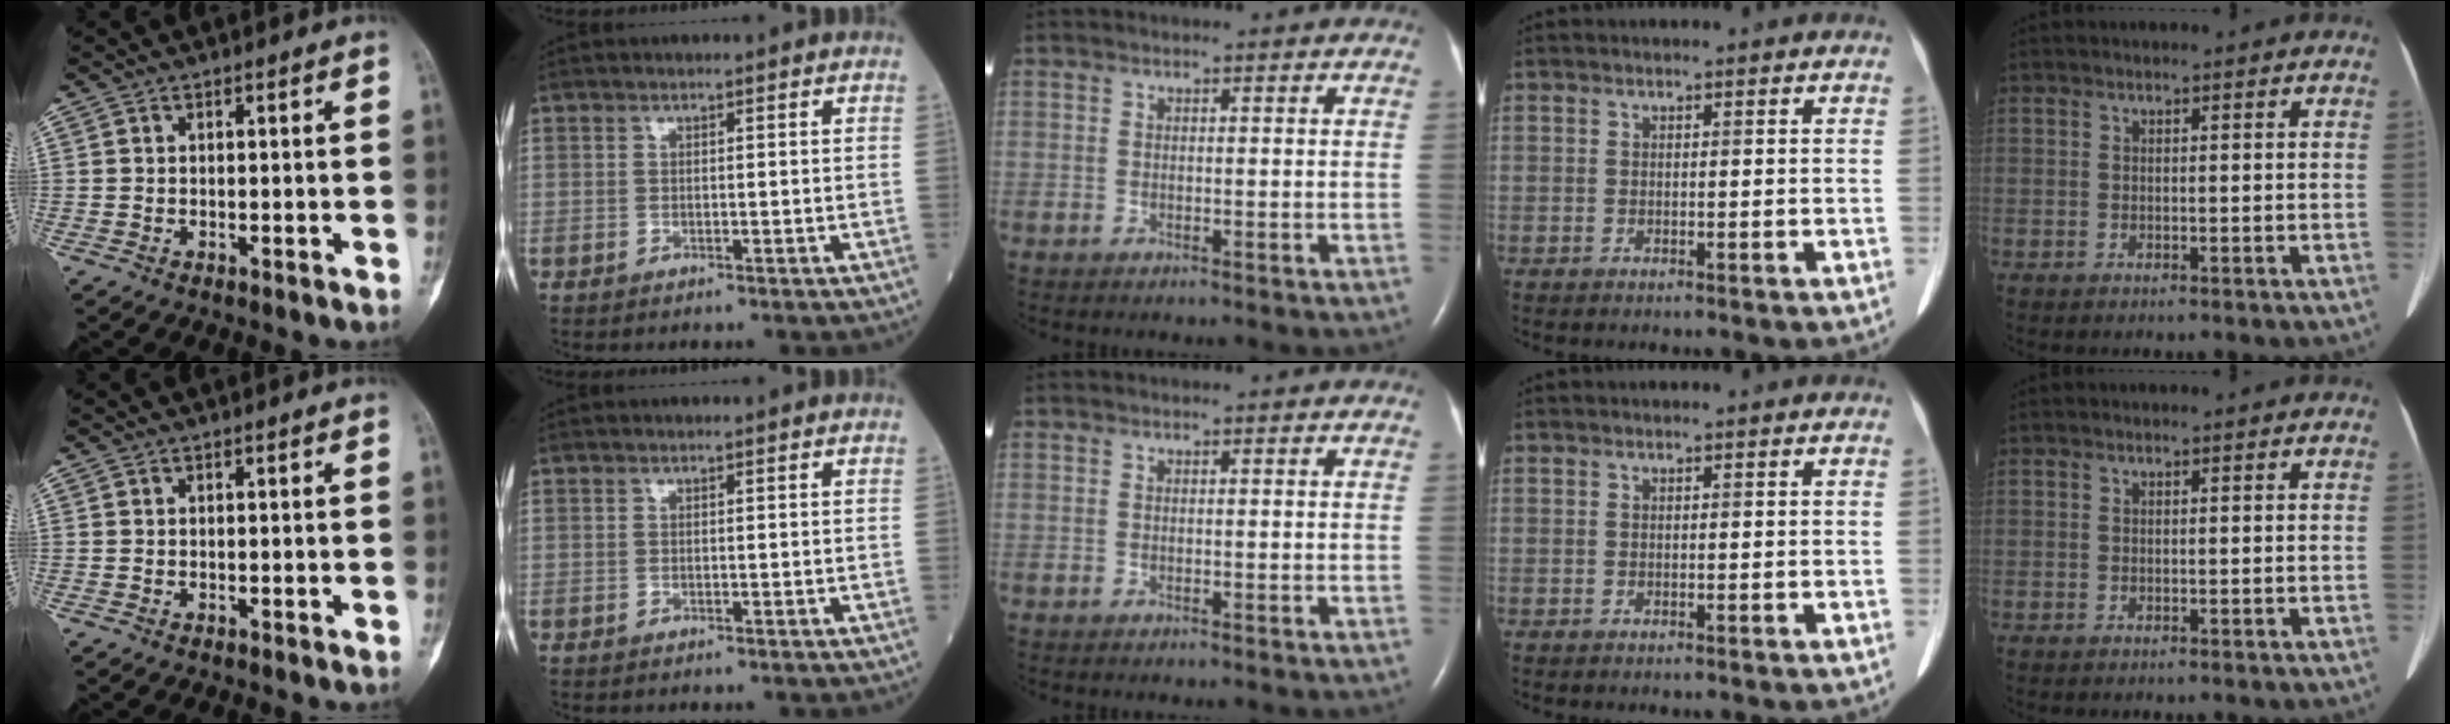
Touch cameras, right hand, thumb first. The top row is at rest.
{}